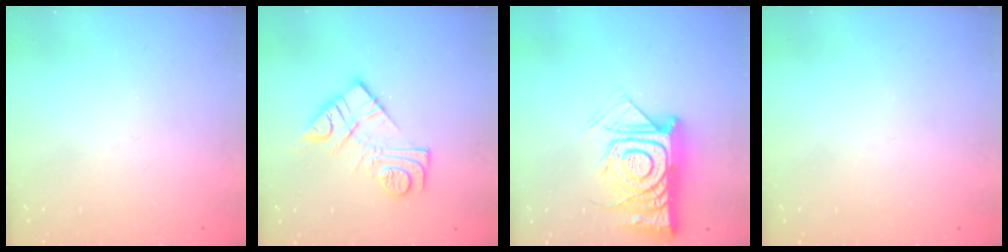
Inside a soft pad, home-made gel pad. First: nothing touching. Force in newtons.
{"total": 14.0, "press": 14.0, "slide": 0.9}
{"total": 16.9, "press": 16.9, "slide": 1.2}
{"total": 0.0}